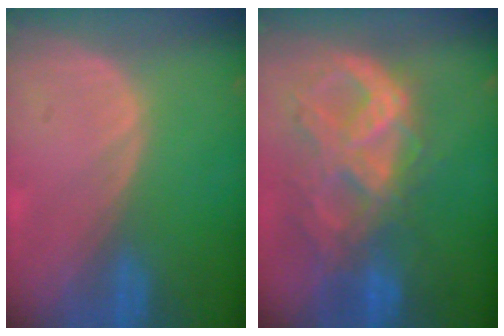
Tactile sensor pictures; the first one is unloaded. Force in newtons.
{"total": 10.7, "press": 9.0, "slide": 5.7}